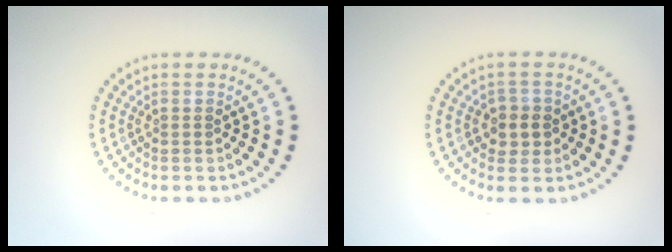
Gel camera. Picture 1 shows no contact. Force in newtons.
{"total": 2.1, "press": 2.0, "slide": 0.8}